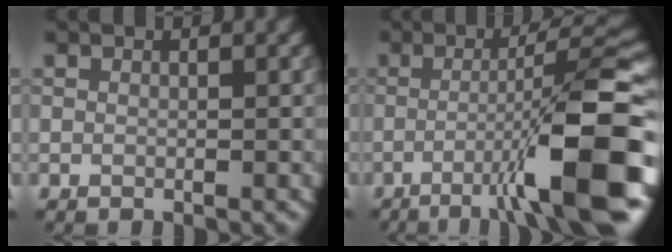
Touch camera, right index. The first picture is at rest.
{"total": 11.1, "force": [-4.1, 1.4, 10.2], "torque": [-0.138, 0.017, -0.069]}